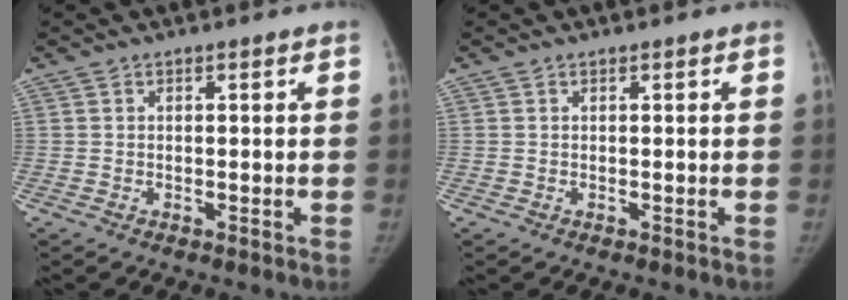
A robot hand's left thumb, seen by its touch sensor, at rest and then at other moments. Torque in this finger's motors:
{"motor_torque": [0.04, 0.00, 0.21, -0.14, 0.00]}